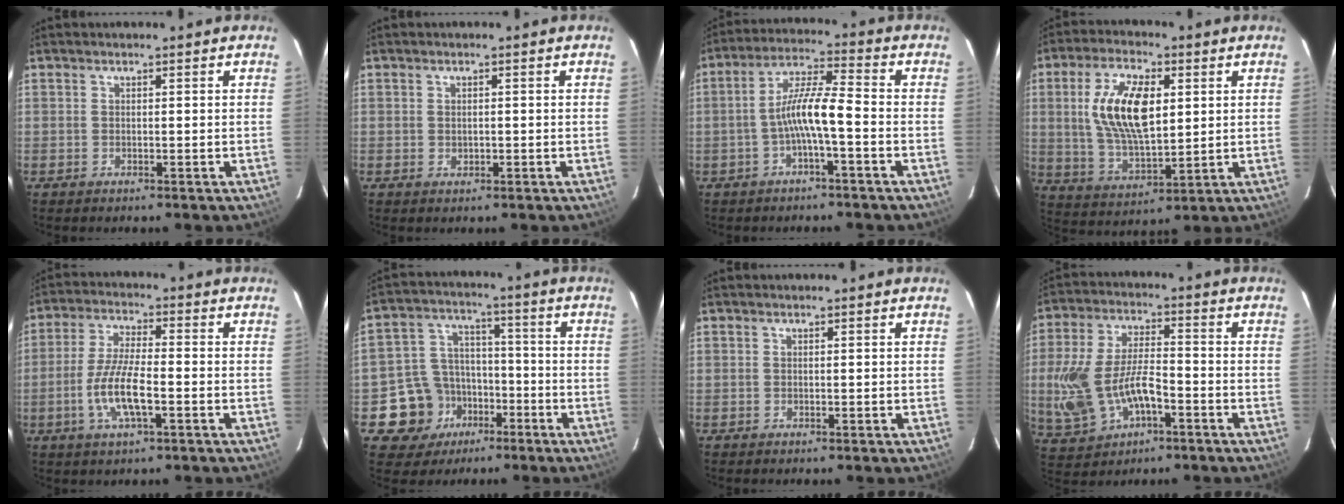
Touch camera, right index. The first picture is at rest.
{"total": 1.0, "force": [0.0, 0.9, 0.5], "torque": [-0.006, 0.000, 0.002]}
{"total": 7.6, "force": [-2.5, 0.6, 7.1], "torque": [-0.152, 0.016, -0.046]}
{"total": 14.4, "force": [3.0, 6.5, 12.4], "torque": [-0.240, 0.005, 0.064]}
{"total": 9.4, "force": [-3.1, 2.4, 8.5], "torque": [-0.175, -0.005, -0.059]}
{"total": 11.4, "force": [-5.9, 9.5, 2.4], "torque": [-0.072, 0.036, -0.084]}
{"total": 0.0}
{"total": 15.3, "force": [-4.3, 7.9, 12.3], "torque": [-0.272, -0.002, -0.063]}